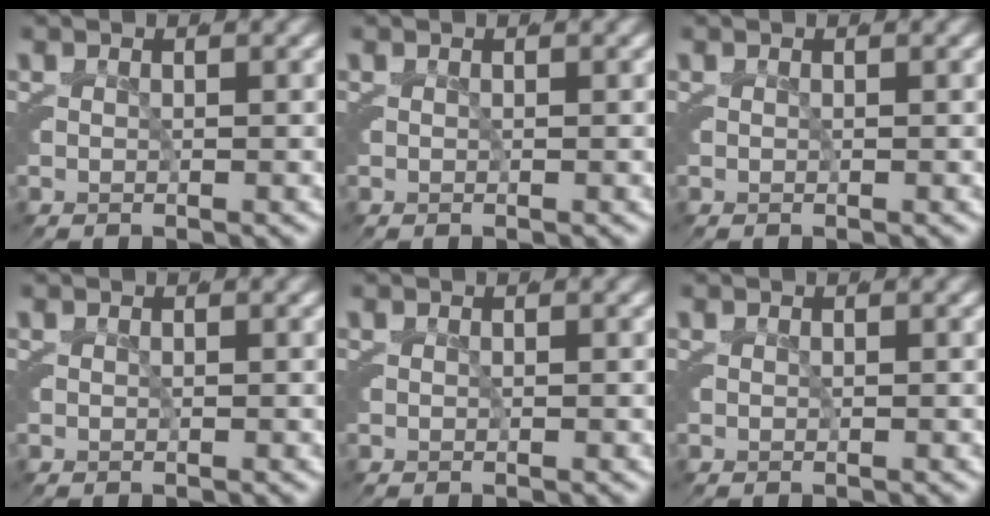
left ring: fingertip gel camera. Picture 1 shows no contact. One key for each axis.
{"total": 0.0}
{"total": 0.0}
{"total": 0.0}
{"total": 0.0}
{"total": 0.0}